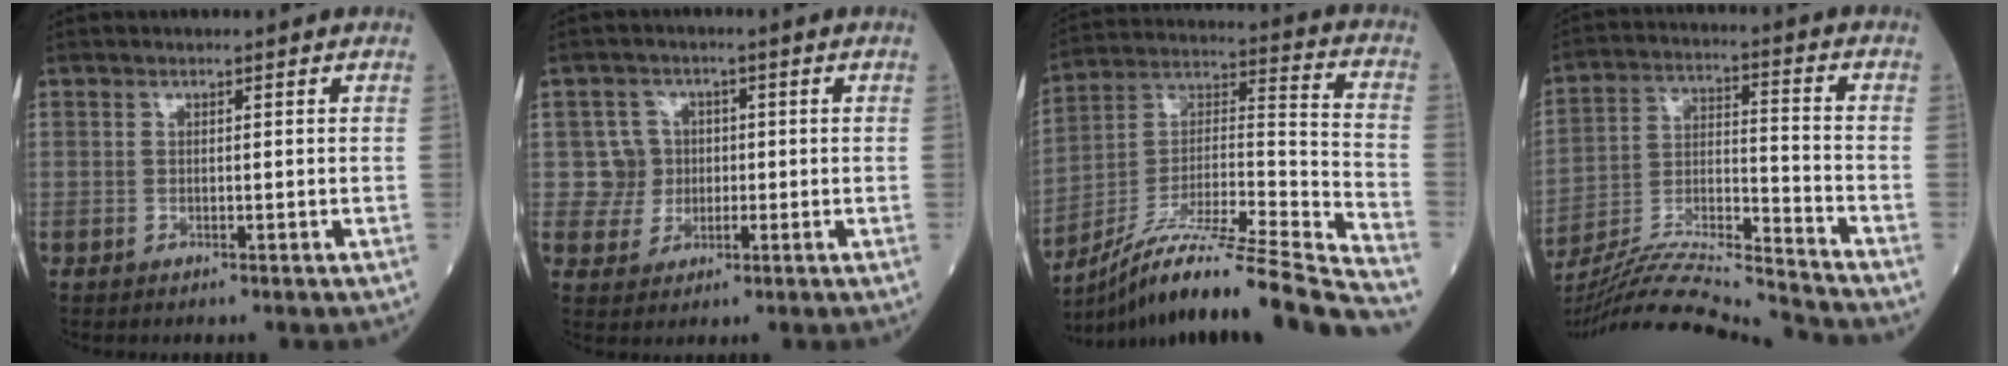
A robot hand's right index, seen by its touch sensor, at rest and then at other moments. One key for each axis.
{"total": 4.4, "fx": 0.0, "fy": 4.4, "fz": 0.0, "tx": 0.012, "ty": 0.009, "tz": 0.000}
{"total": 28.2, "fx": -24.2, "fy": -0.1, "fz": 14.5, "tx": -0.188, "ty": -0.019, "tz": -0.389}
{"total": 18.6, "fx": -17.8, "fy": -1.8, "fz": 5.4, "tx": -0.107, "ty": -0.002, "tz": -0.303}